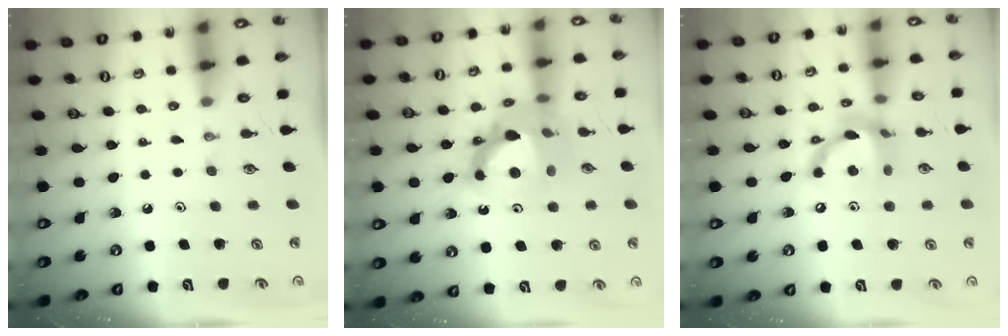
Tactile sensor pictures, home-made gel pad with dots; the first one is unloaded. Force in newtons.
{"total": 15.7, "press": 15.7, "slide": 1.3}
{"total": 14.3, "press": 14.3, "slide": 1.2}